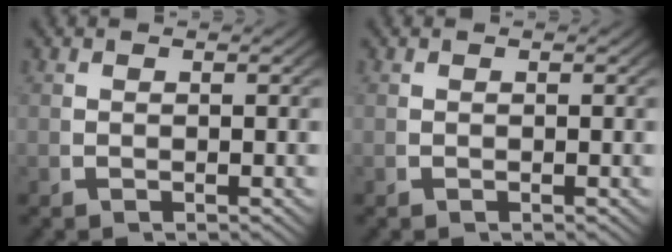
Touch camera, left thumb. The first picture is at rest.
{"total": 0.0}